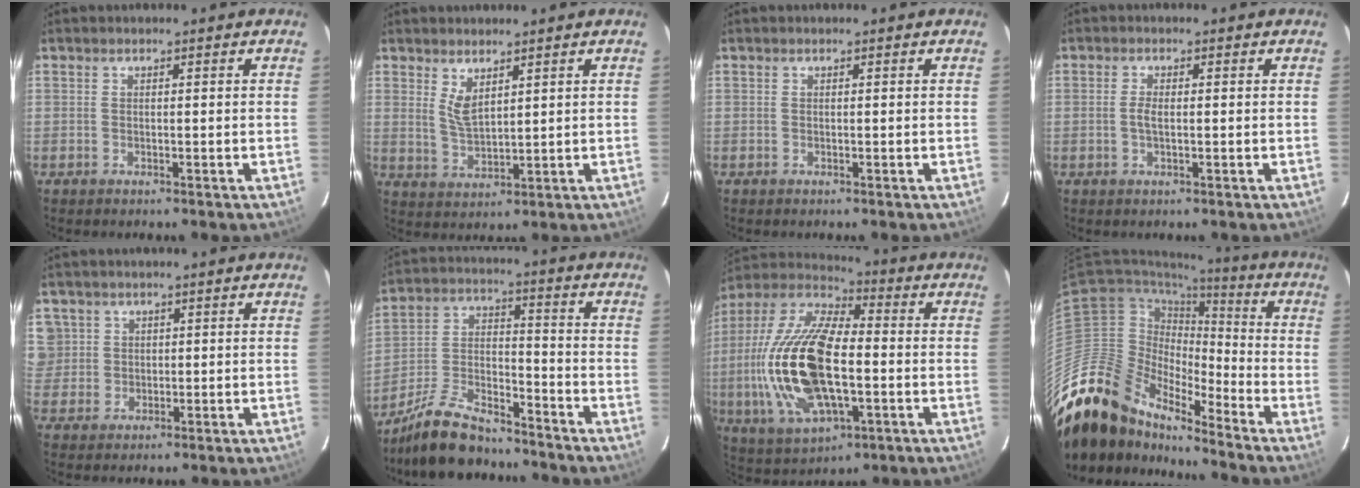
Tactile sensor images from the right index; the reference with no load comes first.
{"total": 4.2, "force": [2.6, 1.5, 3.0], "torque": [-0.056, -0.007, 0.052]}
{"total": 0.0}
{"total": 1.7, "force": [0.0, 0.4, 1.7], "torque": [-0.035, 0.000, -0.001]}
{"total": 6.2, "force": [2.0, 5.8, 0.9], "torque": [-0.014, 0.021, 0.045]}
{"total": 13.8, "force": [-11.4, 4.6, 6.1], "torque": [-0.143, 0.007, -0.207]}
{"total": 23.5, "force": [-2.9, 10.5, 20.8], "torque": [-0.443, -0.004, -0.050]}
{"total": 17.0, "force": [-15.0, 7.1, 3.9], "torque": [-0.092, 0.012, -0.285]}